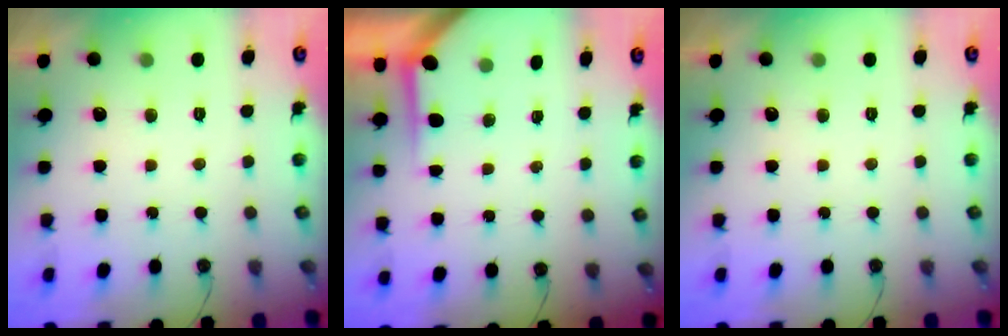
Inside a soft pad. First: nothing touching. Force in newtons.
{"total": 3.4, "press": 3.4, "slide": 0.3}
{"total": 0.0}